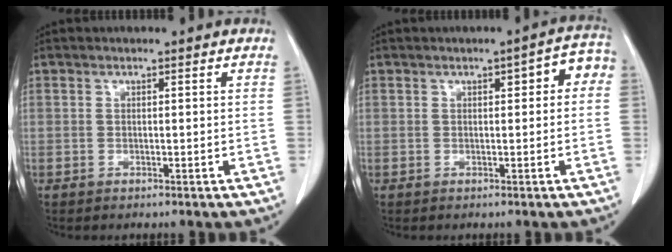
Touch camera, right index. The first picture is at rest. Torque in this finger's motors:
{"motor_torque": [0.16, 0.11, 0.07, 0.00]}